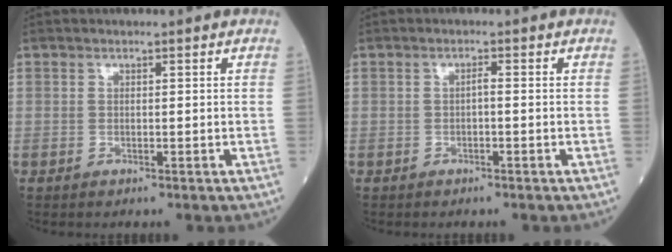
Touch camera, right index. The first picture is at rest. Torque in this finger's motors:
{"motor_torque": [0.21, -0.05, 0.07, 0.02]}